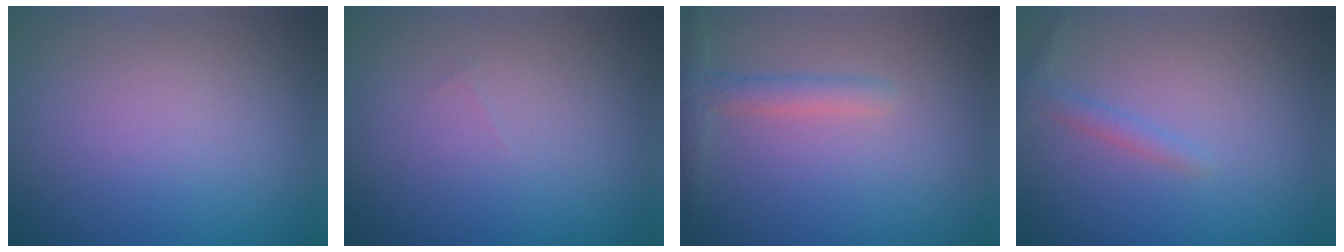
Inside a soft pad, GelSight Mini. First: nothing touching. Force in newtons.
{"total": 0.0}
{"total": 1.9, "press": 1.9, "slide": 0.1}
{"total": 1.2, "press": 1.2, "slide": 0.0}